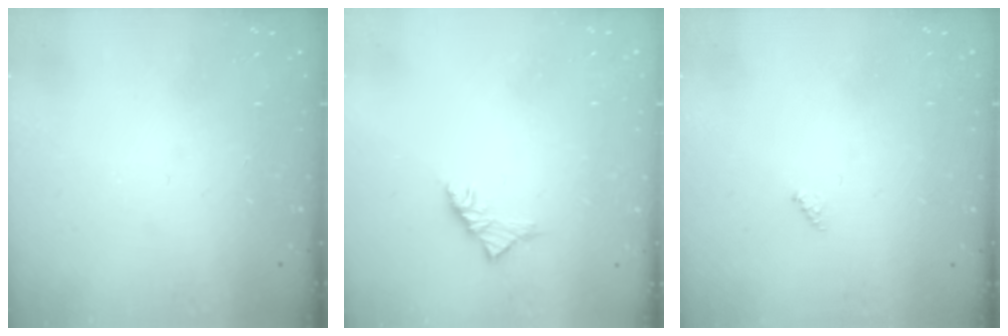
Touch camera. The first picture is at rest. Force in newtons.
{"total": 3.5, "press": 3.4, "slide": 1.1}
{"total": 2.0, "press": 2.0, "slide": 0.2}